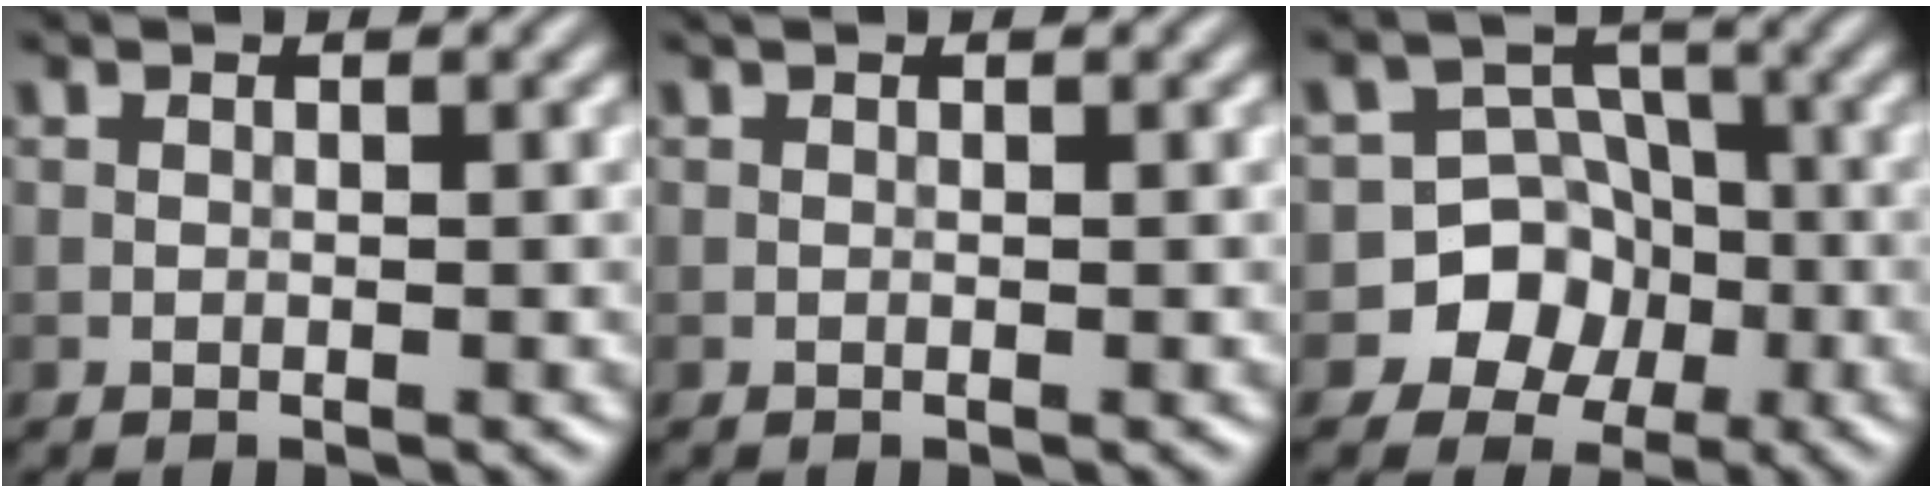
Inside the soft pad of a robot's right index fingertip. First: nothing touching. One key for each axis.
{"total": 0.0}
{"total": 7.2, "fx": -3.0, "fy": 6.5, "fz": 1.3, "tx": 0.012, "ty": 0.006, "tz": -0.075}